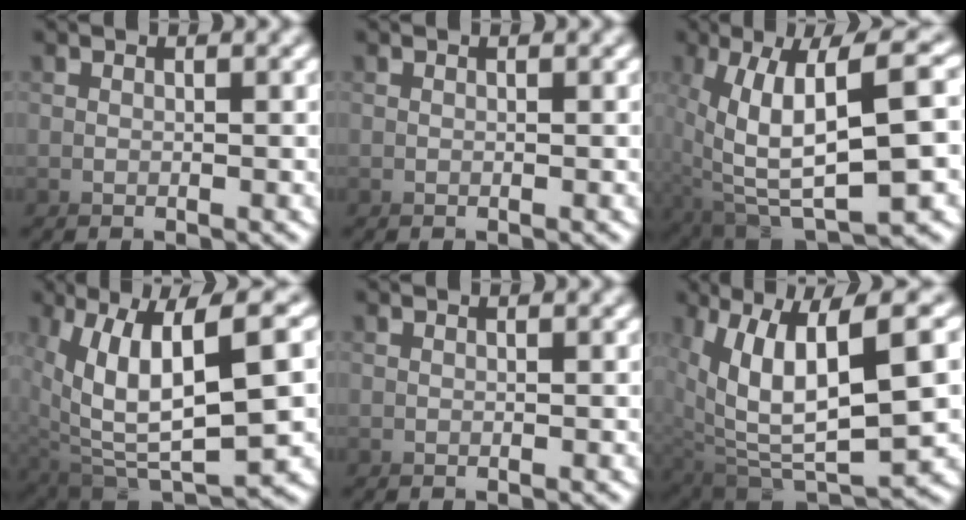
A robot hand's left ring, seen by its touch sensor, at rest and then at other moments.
{"total": 0.0}
{"total": 6.7, "force": [-1.6, 1.5, 6.4], "torque": [-0.135, -0.011, -0.012]}
{"total": 7.2, "force": [1.0, 2.8, 6.5], "torque": [-0.158, 0.004, 0.017]}
{"total": 0.0}
{"total": 6.5, "force": [1.7, 2.4, 5.8], "torque": [-0.148, 0.008, 0.025]}